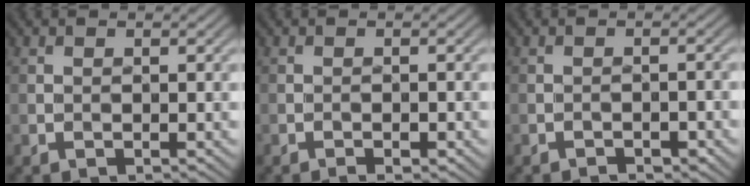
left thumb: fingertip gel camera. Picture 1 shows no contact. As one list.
[{"total": 1.5, "force": [-1.0, 0.4, 1.0], "torque": [-0.018, -0.003, -0.016]}, {"total": 1.8, "force": [-1.5, 0.6, 0.7], "torque": [-0.007, 0.006, -0.019]}]